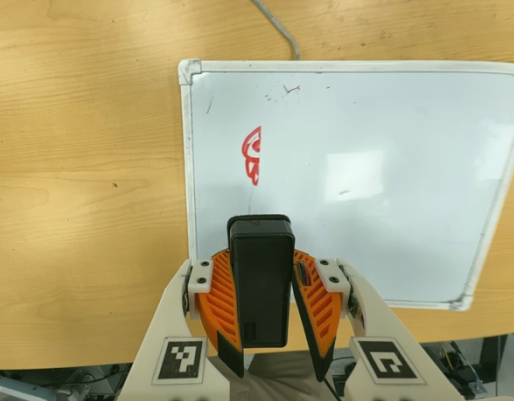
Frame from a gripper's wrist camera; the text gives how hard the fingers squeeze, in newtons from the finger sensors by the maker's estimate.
{"total": 11.4, "left": 10.1, "right": 12.7}